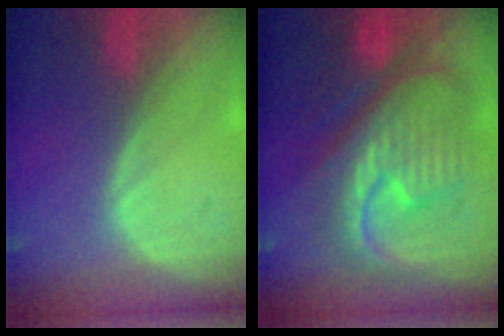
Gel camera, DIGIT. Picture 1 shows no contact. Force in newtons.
{"total": 12.4, "press": 12.3, "slide": 1.3}